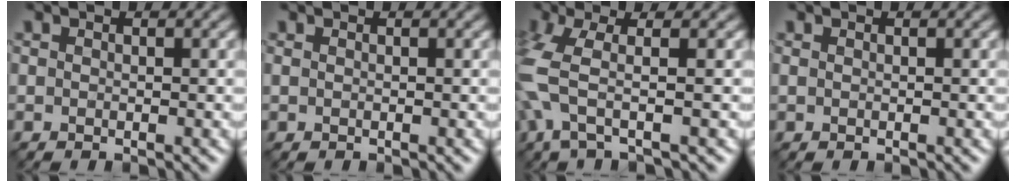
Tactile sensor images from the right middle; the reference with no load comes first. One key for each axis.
{"total": 0.0}
{"total": 4.4, "fx": -0.8, "fy": 0.7, "fz": 4.3, "tx": -0.110, "ty": -0.012, "tz": -0.022}
{"total": 0.0}